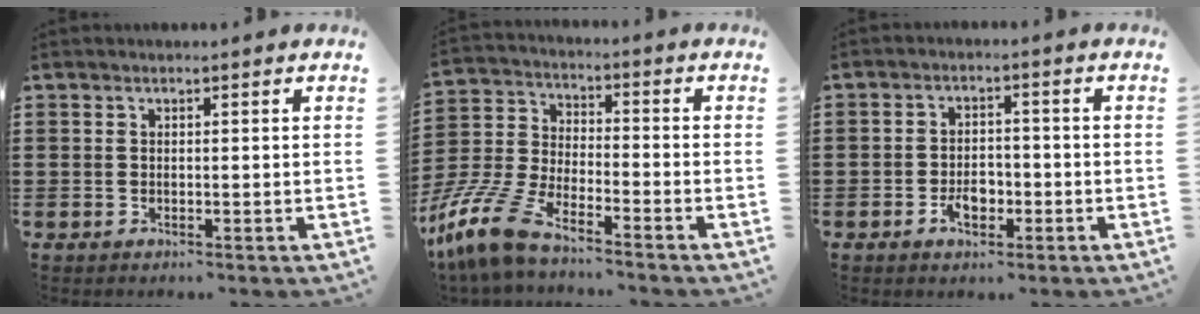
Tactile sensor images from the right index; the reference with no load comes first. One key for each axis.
{"total": 10.5, "fx": -8.6, "fy": 2.0, "fz": 5.6, "tx": -0.147, "ty": 0.007, "tz": -0.178}
{"total": 3.6, "fx": -1.5, "fy": 2.2, "fz": 2.4, "tx": -0.037, "ty": 0.002, "tz": -0.028}